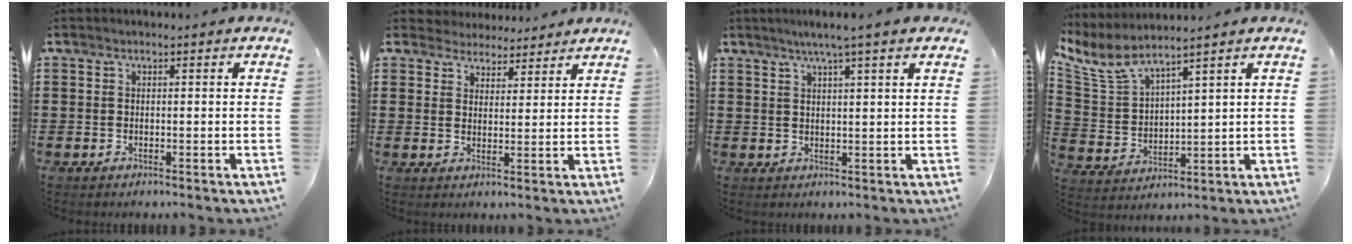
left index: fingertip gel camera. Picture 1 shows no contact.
{"total": 3.6, "force": [3.4, 1.2, -0.4], "torque": [-0.009, -0.005, 0.064]}
{"total": 3.6, "force": [2.6, -0.3, 2.5], "torque": [-0.055, 0.000, 0.045]}
{"total": 6.4, "force": [5.3, 1.5, 3.2], "torque": [-0.093, -0.025, 0.092]}